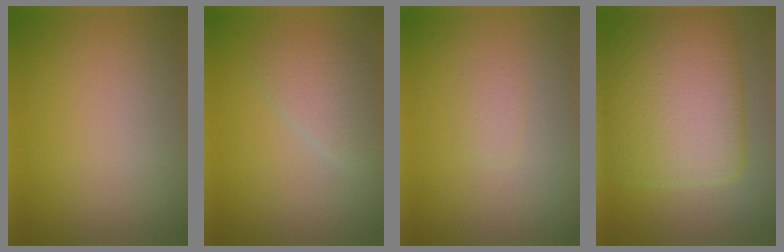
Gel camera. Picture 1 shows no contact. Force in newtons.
{"total": 2.5, "press": 2.5, "slide": 0.1}
{"total": 0.9, "press": 0.9, "slide": 0.0}
{"total": 10.3, "press": 10.3, "slide": 0.5}